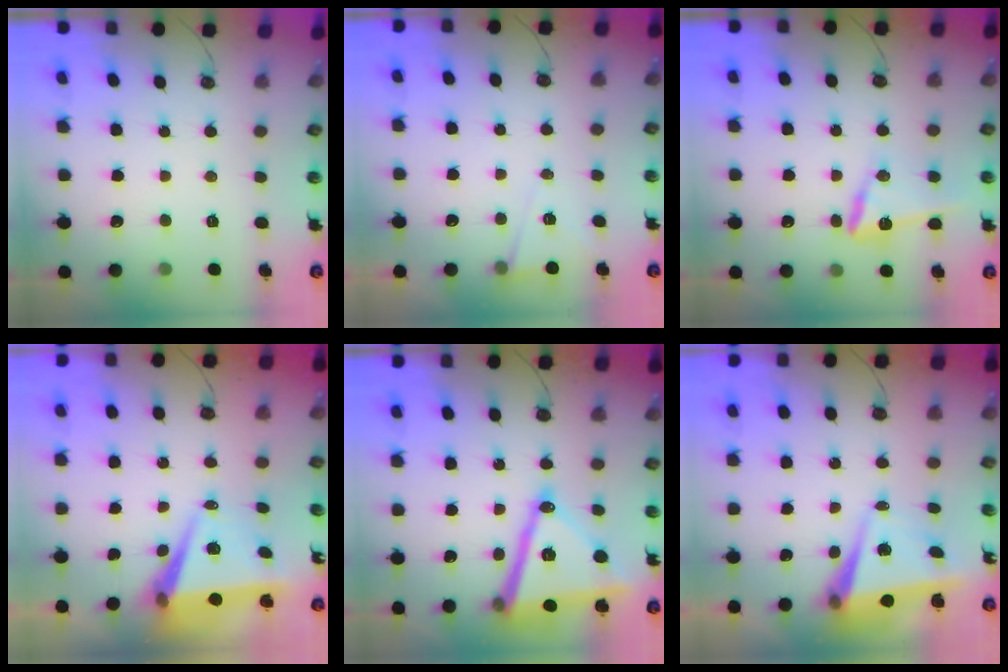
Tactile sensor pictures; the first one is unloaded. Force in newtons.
{"total": 6.8, "press": 5.3, "slide": 4.2}
{"total": 11.7, "press": 11.6, "slide": 1.3}
{"total": 7.2, "press": 5.7, "slide": 4.4}
{"total": 19.7, "press": 19.3, "slide": 3.6}
{"total": 6.0, "press": 5.5, "slide": 2.5}